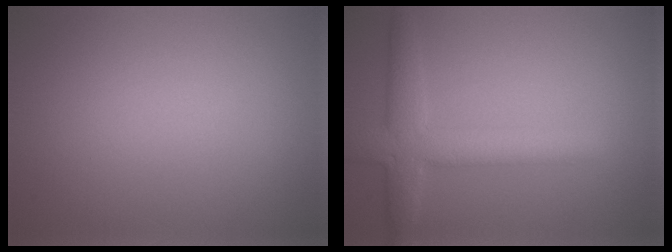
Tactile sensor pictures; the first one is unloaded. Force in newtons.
{"total": 4.5, "press": 4.5, "slide": 0.1}